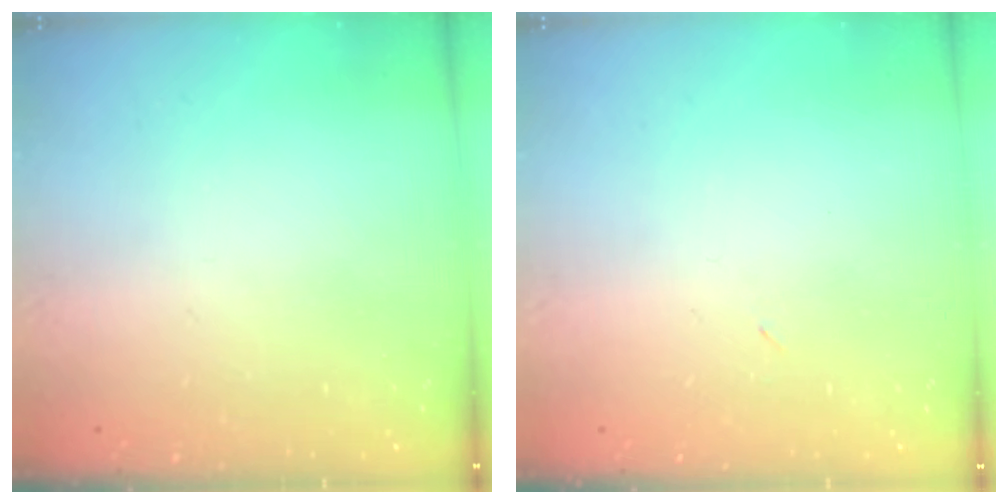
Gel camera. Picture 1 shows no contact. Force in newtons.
{"total": 2.4, "press": 2.3, "slide": 0.8}